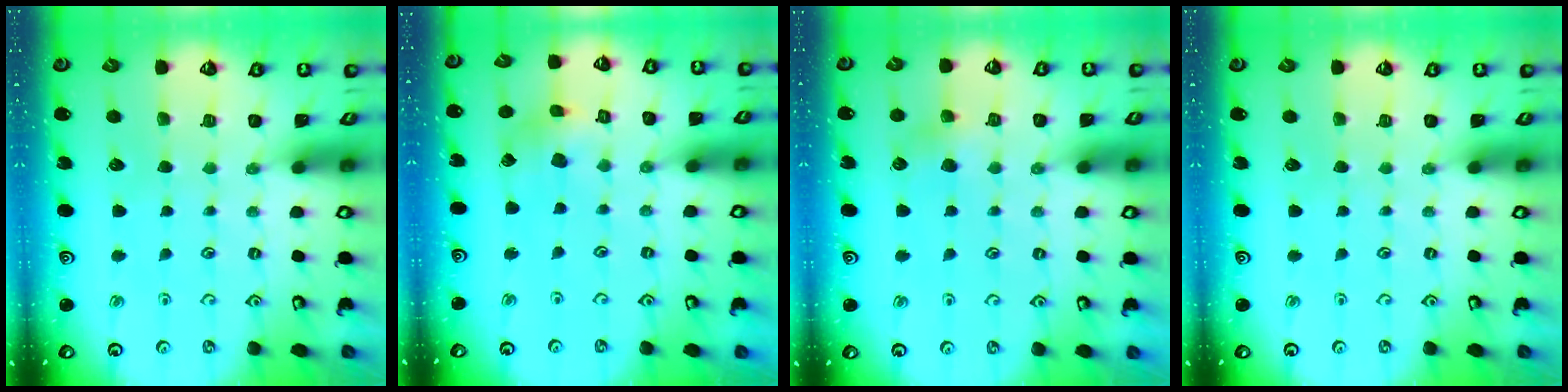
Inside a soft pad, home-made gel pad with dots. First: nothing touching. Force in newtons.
{"total": 5.4, "press": 5.3, "slide": 0.7}
{"total": 6.9, "press": 6.8, "slide": 0.8}
{"total": 0.0}